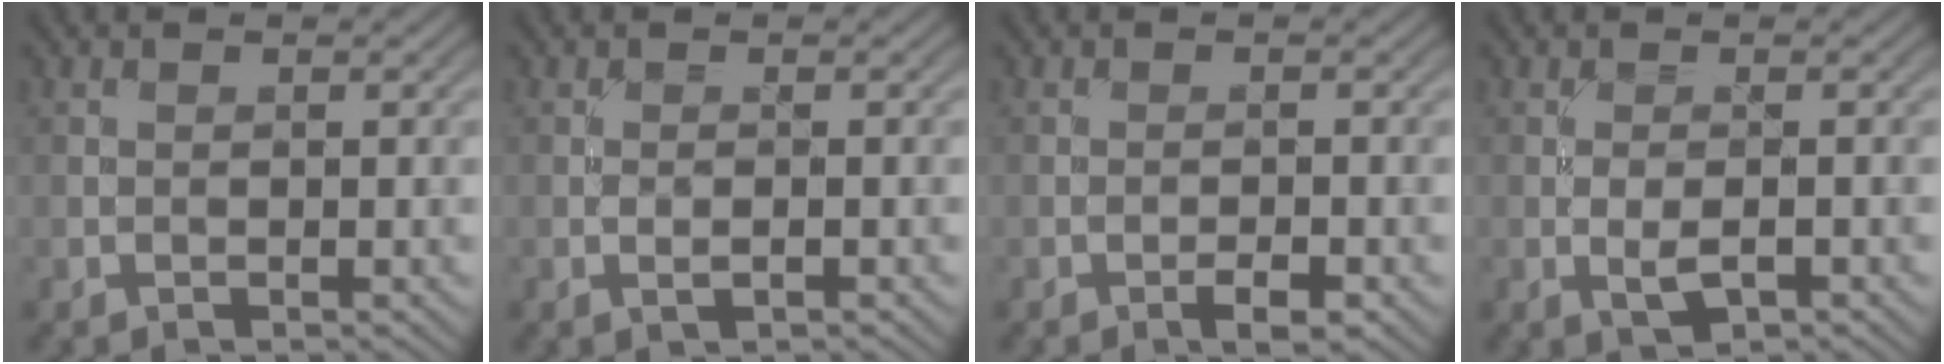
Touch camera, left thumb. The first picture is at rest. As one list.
[{"total": 1.1, "force": [-0.3, 0.3, 1.0], "torque": [-0.022, 0.001, -0.008]}, {"total": 2.1, "force": [-1.2, 0.6, 1.7], "torque": [-0.031, 0.002, -0.023]}, {"total": 2.5, "force": [-0.7, 0.9, 2.2], "torque": [-0.048, -0.003, -0.016]}]